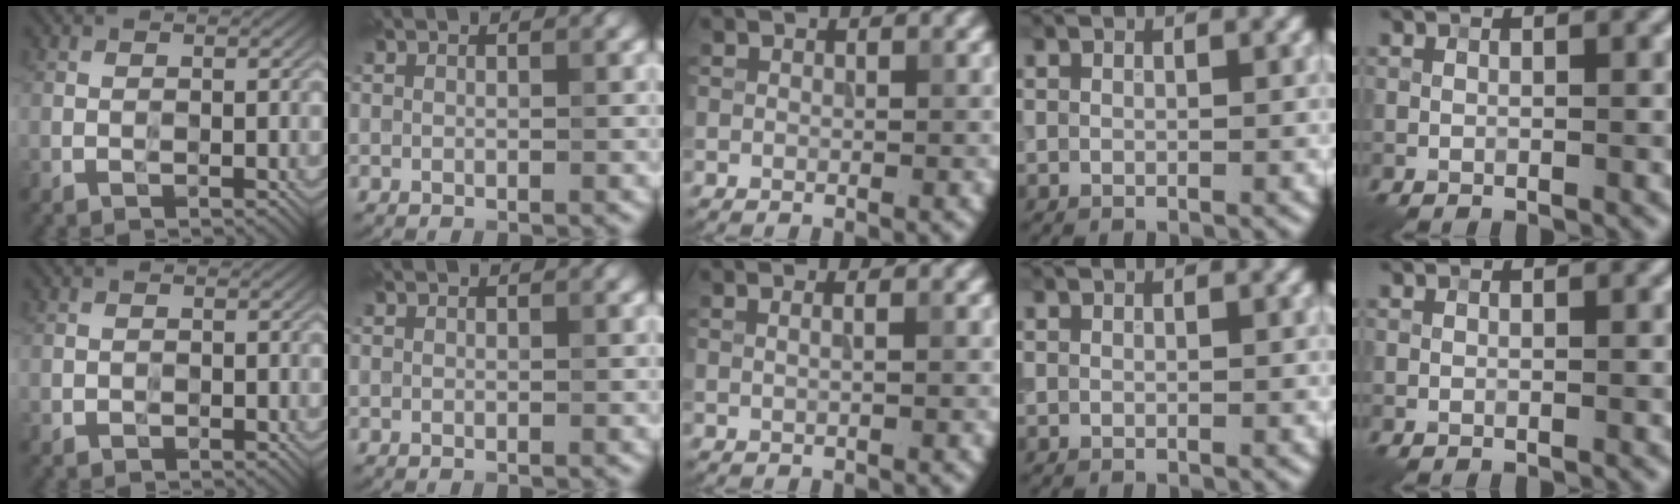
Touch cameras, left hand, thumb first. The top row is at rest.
{"thumb": {"total": 0.6, "force": [-0.2, 0.5, 0.1], "torque": [0.002, -0.002, -0.006]}, "middle": {"total": 1.6, "force": [0.5, 0.8, 1.2], "torque": [0.000, 0.002, -0.011]}}